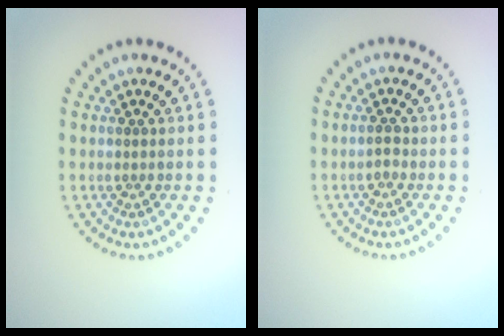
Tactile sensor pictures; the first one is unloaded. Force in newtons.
{"total": 0.8, "press": 0.8, "slide": 0.1}